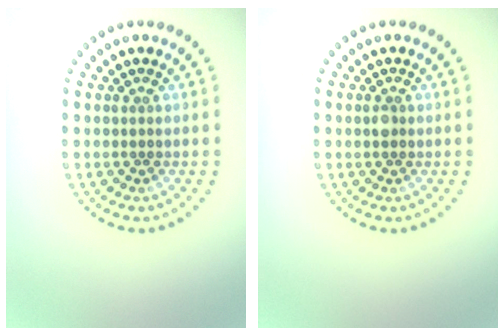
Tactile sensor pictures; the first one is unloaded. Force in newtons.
{"total": 1.0, "press": 1.0, "slide": 0.1}